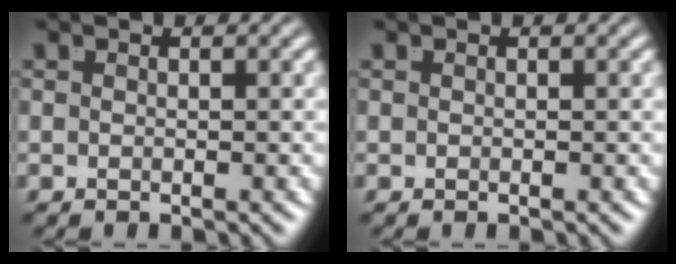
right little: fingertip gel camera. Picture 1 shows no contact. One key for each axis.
{"total": 0.0}